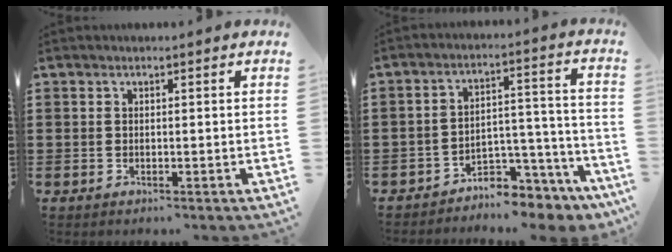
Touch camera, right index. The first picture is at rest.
{"total": 5.5, "force": [-5.1, 1.8, 1.2], "torque": [-0.023, 0.013, -0.100]}